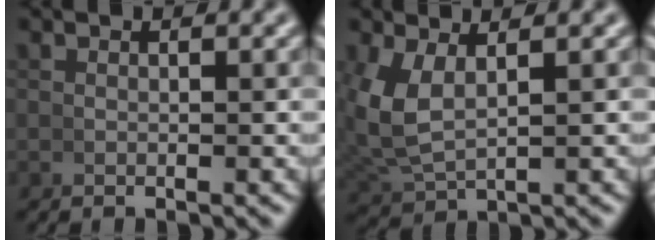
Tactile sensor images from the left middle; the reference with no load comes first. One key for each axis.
{"total": 5.0, "fx": 1.3, "fy": 3.4, "fz": 3.3, "tx": -0.103, "ty": -0.007, "tz": 0.037}